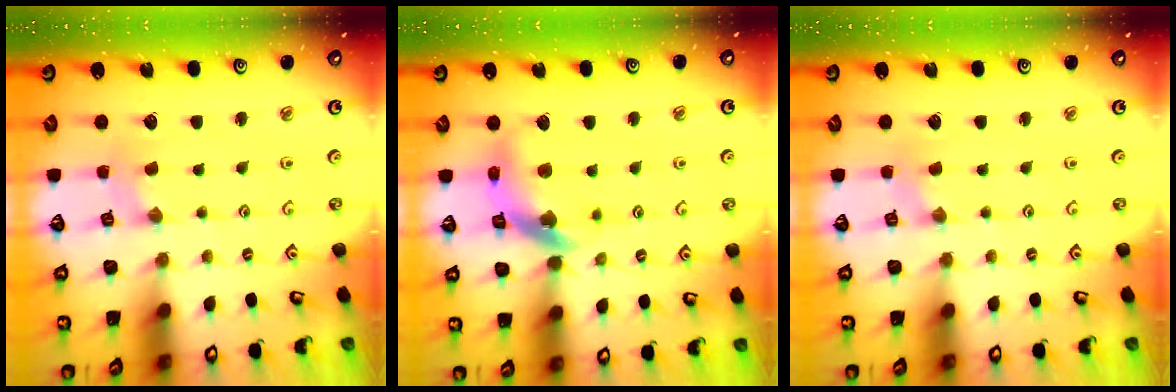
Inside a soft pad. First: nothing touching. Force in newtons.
{"total": 13.1, "press": 13.0, "slide": 1.7}
{"total": 0.0}